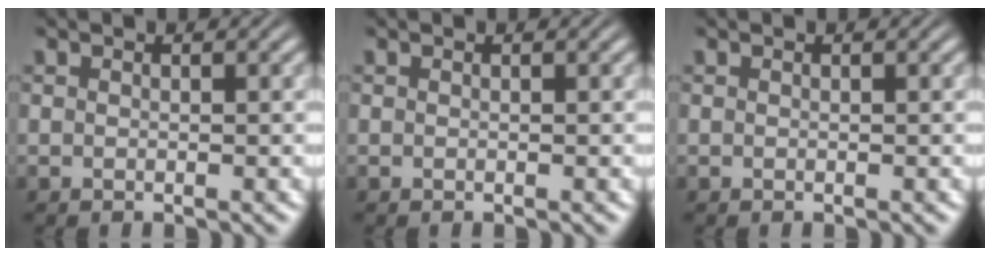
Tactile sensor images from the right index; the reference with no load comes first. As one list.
[{"total": 0.0}, {"total": 0.0}]